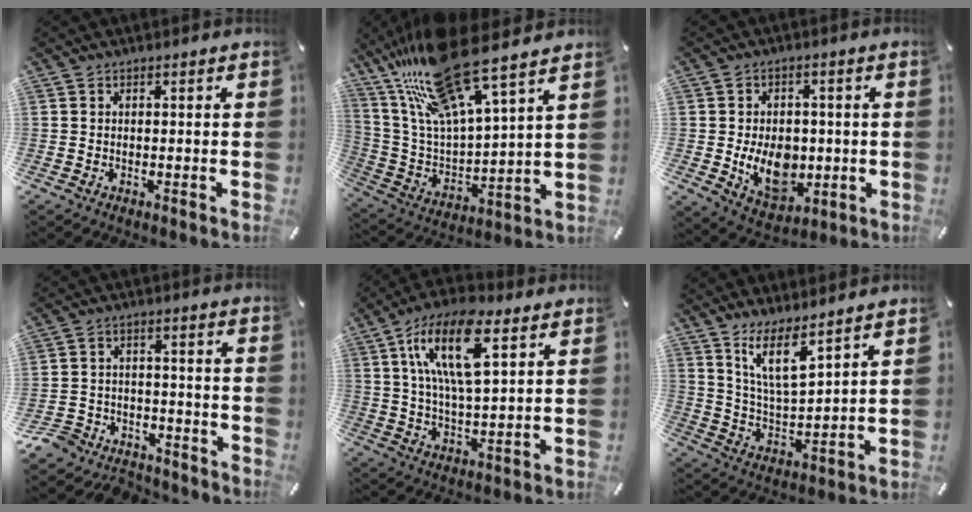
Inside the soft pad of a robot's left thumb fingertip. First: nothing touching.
{"total": 22.2, "force": [16.8, 5.3, 13.5], "torque": [-0.296, -0.110, 0.283]}
{"total": 11.6, "force": [-1.6, 8.6, 7.6], "torque": [-0.128, 0.003, -0.023]}
{"total": 8.4, "force": [-6.6, 4.8, 2.2], "torque": [-0.046, 0.033, -0.128]}
{"total": 16.5, "force": [8.0, 6.2, 13.1], "torque": [-0.269, -0.010, 0.133]}
{"total": 10.4, "force": [7.9, 2.8, 6.2], "torque": [-0.136, -0.035, 0.145]}